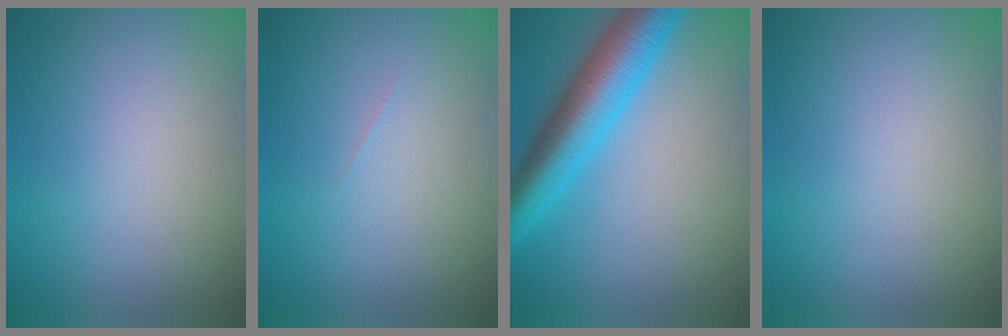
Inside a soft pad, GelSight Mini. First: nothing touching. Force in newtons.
{"total": 0.0}
{"total": 7.6, "press": 7.6, "slide": 0.3}
{"total": 0.0}